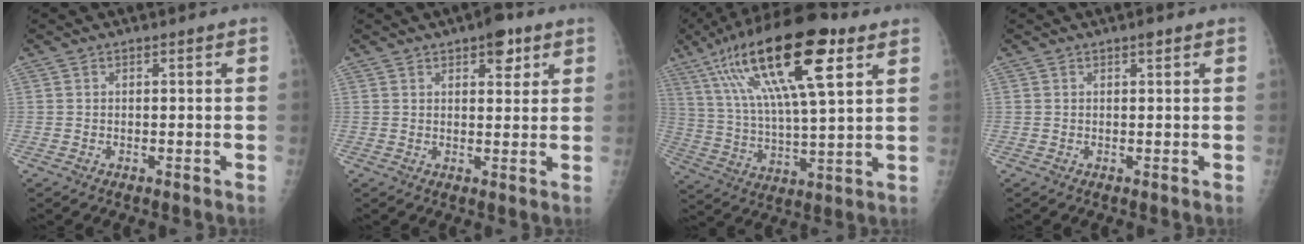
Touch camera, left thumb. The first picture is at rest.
{"total": 5.0, "force": [2.9, 2.4, 3.4], "torque": [-0.026, -0.011, 0.034]}
{"total": 23.3, "force": [10.9, 6.5, 19.5], "torque": [-0.350, -0.009, 0.186]}
{"total": 1.0, "force": [0.6, 0.3, 0.7], "torque": [-0.010, -0.001, 0.008]}